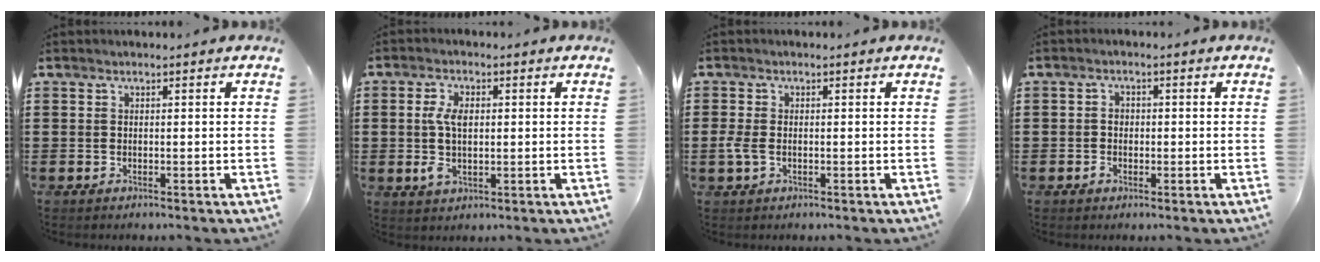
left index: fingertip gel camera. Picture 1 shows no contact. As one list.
[{"total": 5.3, "force": [0.2, 2.7, 4.5], "torque": [-0.103, 0.003, -0.001]}, {"total": 2.6, "force": [-0.6, 1.4, 2.1], "torque": [-0.055, -0.005, -0.013]}, {"total": 1.8, "force": [-0.5, 1.5, 0.9], "torque": [-0.020, 0.004, -0.012]}]